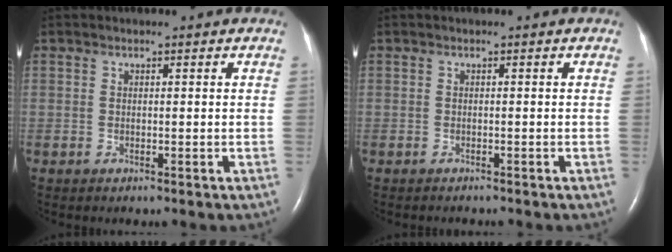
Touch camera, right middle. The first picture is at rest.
{"total": 1.5, "force": [-1.4, 0.3, 0.4], "torque": [-0.011, -0.004, -0.015]}